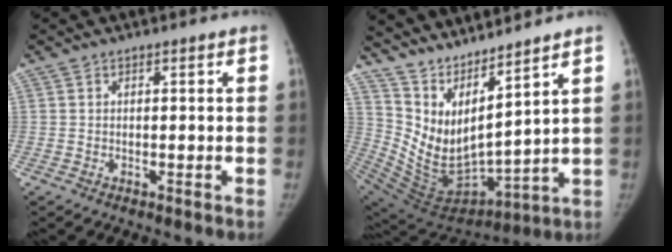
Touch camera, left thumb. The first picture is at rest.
{"total": 15.0, "force": [11.8, 2.7, 8.9], "torque": [-0.137, -0.086, 0.254]}